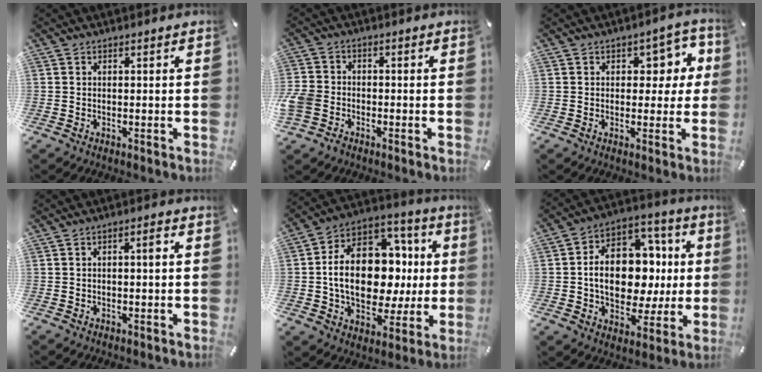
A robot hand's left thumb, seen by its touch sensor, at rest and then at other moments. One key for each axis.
{"total": 5.2, "fx": -2.6, "fy": 4.1, "fz": 2.1, "tx": -0.052, "ty": 0.012, "tz": -0.048}
{"total": 7.3, "fx": 1.5, "fy": 4.9, "fz": 5.2, "tx": -0.050, "ty": -0.004, "tz": 0.017}
{"total": 2.3, "fx": -0.2, "fy": 0.8, "fz": 2.1, "tx": -0.039, "ty": 0.011, "tz": -0.007}
{"total": 20.7, "fx": -0.2, "fy": 15.0, "fz": 14.3, "tx": -0.242, "ty": -0.007, "tz": 0.006}
{"total": 17.4, "fx": -0.8, "fy": 13.1, "fz": 11.4, "tx": -0.186, "ty": 0.001, "tz": -0.006}